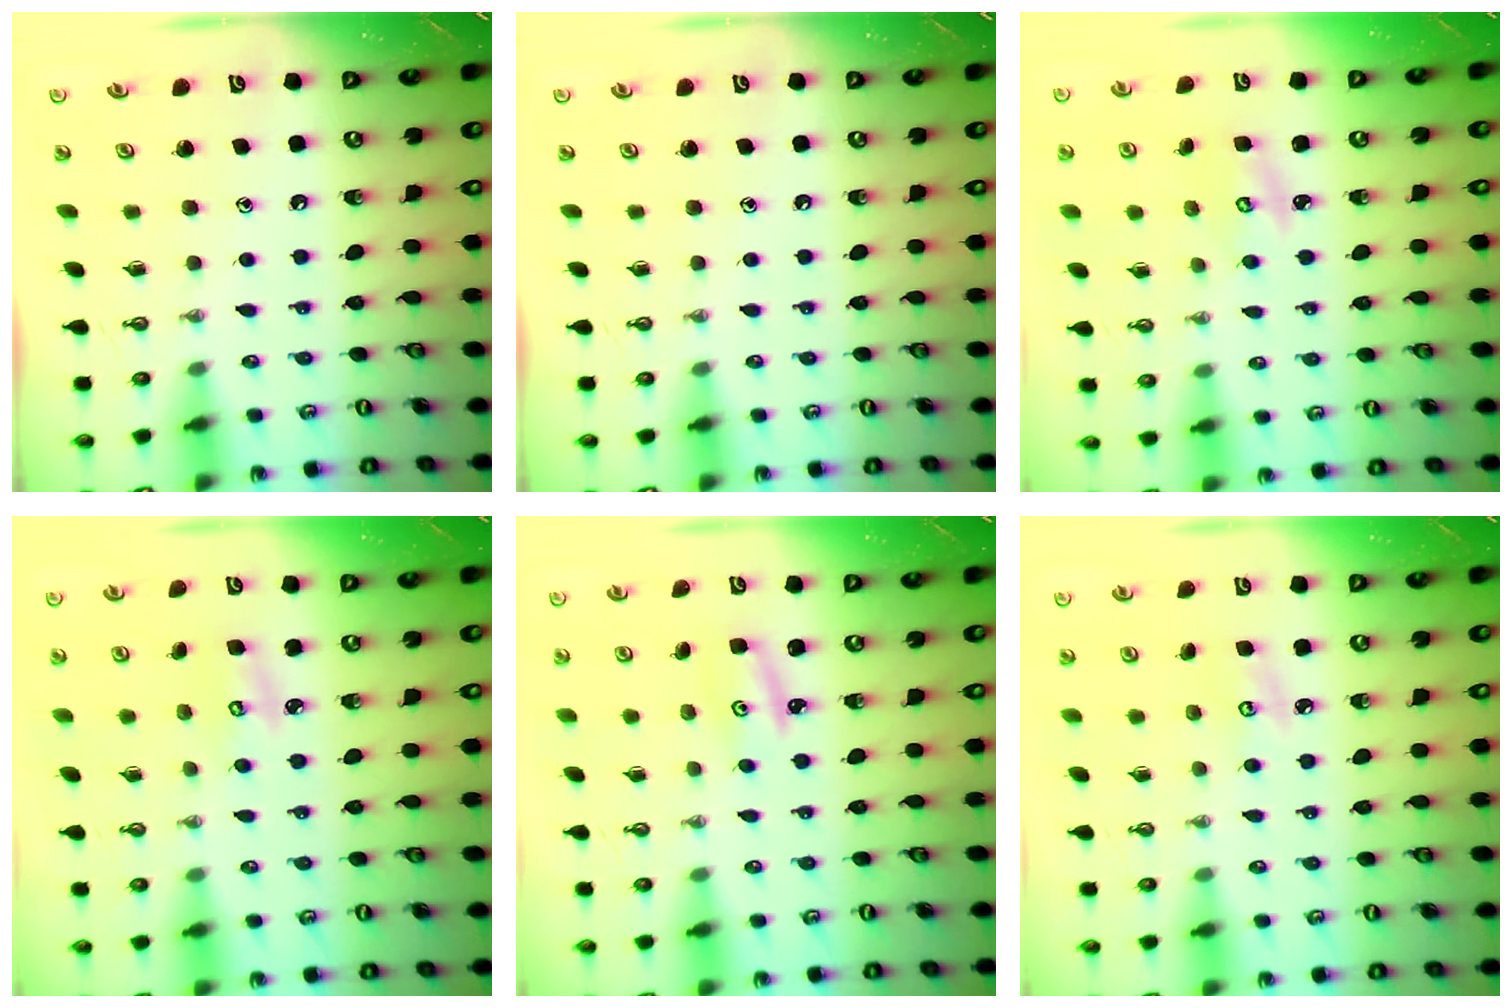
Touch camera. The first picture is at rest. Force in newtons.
{"total": 0.0}
{"total": 3.7, "press": 3.6, "slide": 0.3}
{"total": 2.9, "press": 2.9, "slide": 0.2}
{"total": 2.6, "press": 2.6, "slide": 0.3}
{"total": 4.7, "press": 4.6, "slide": 0.4}